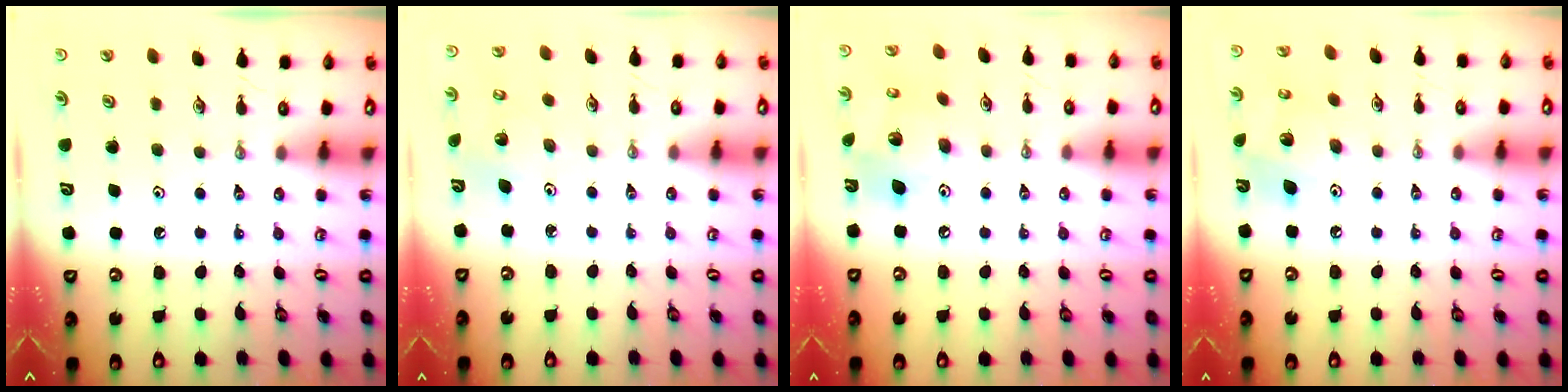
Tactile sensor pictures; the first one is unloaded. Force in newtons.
{"total": 2.3, "press": 2.3, "slide": 0.2}
{"total": 13.4, "press": 13.4, "slide": 1.2}
{"total": 9.5, "press": 9.4, "slide": 0.7}